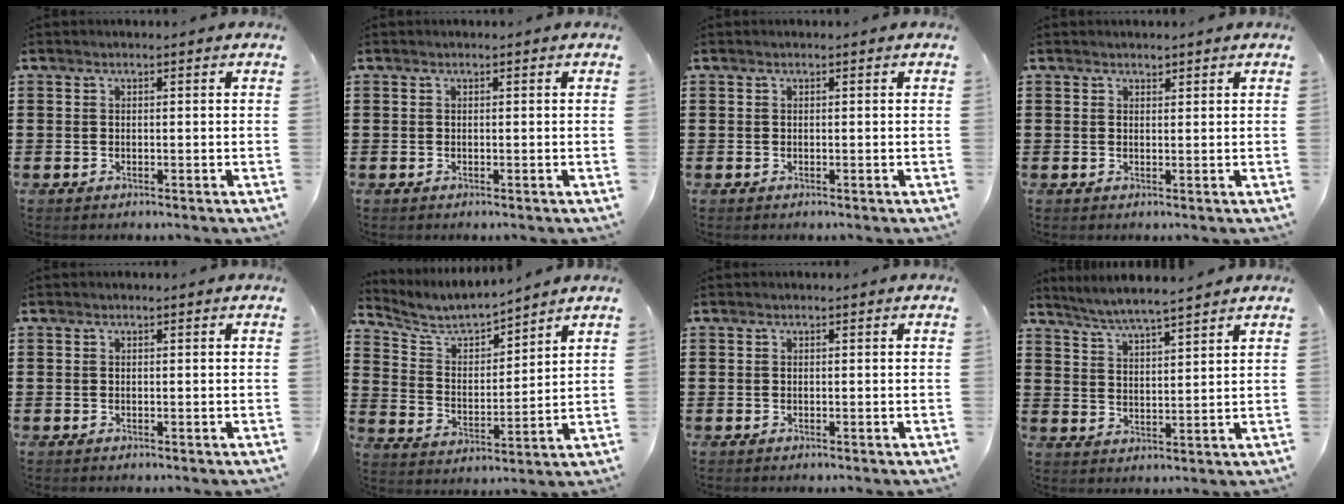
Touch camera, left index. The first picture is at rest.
{"total": 0.0}
{"total": 0.0}
{"total": 1.0, "force": [0.9, 0.3, 0.1], "torque": [-0.004, -0.001, 0.019]}
{"total": 0.0}
{"total": 5.9, "force": [5.5, 1.2, 1.8], "torque": [-0.065, -0.035, 0.091]}
{"total": 0.0}
{"total": 4.7, "force": [4.5, -0.4, 1.4], "torque": [-0.043, -0.019, 0.078]}